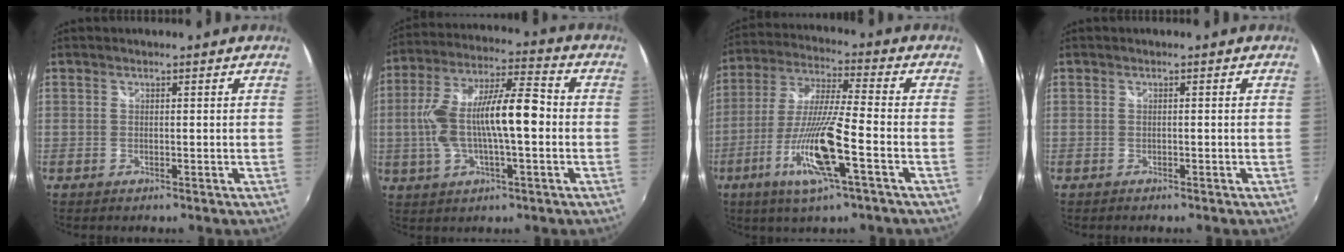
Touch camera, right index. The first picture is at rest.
{"total": 15.2, "force": [-1.3, 4.3, 14.5], "torque": [-0.276, 0.011, -0.024]}
{"total": 14.9, "force": [-6.1, 0.7, 13.5], "torque": [-0.282, -0.019, -0.118]}
{"total": 0.6, "force": [-0.5, 0.1, 0.3], "torque": [-0.007, 0.000, -0.008]}